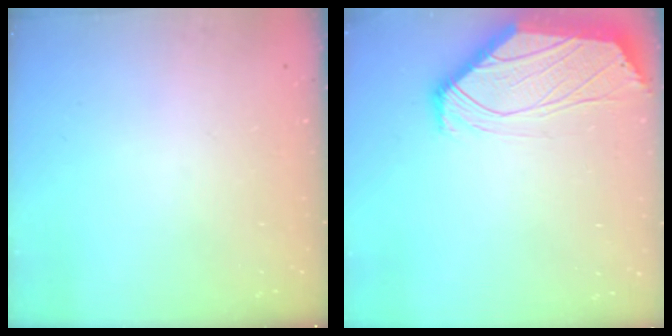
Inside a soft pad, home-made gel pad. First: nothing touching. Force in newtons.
{"total": 0.7, "press": 0.5, "slide": 0.4}